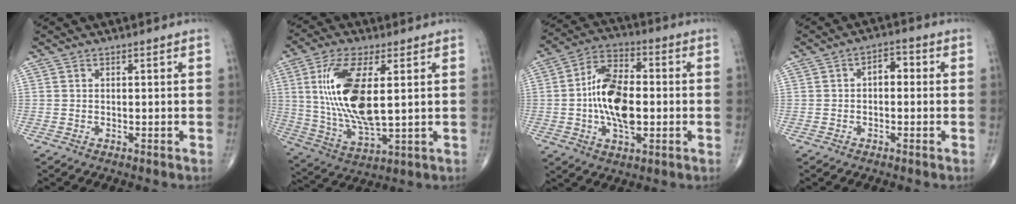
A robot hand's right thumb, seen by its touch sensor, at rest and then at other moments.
{"total": 16.9, "force": [3.0, 6.5, 15.3], "torque": [-0.315, -0.020, 0.066]}
{"total": 14.3, "force": [-0.9, 7.6, 12.1], "torque": [-0.210, 0.017, -0.020]}
{"total": 3.7, "force": [0.1, 2.3, 2.9], "torque": [-0.026, 0.014, -0.009]}